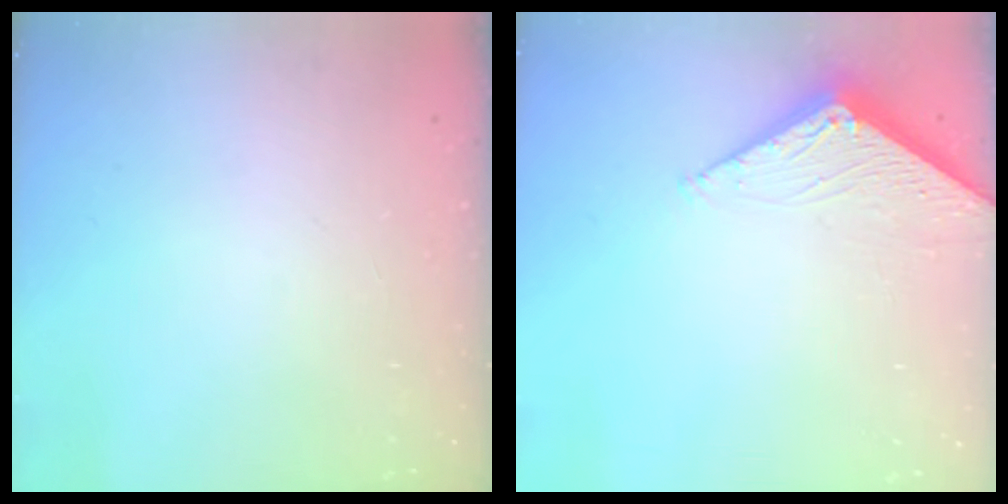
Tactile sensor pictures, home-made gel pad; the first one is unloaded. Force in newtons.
{"total": 2.8, "press": 2.8, "slide": 0.3}